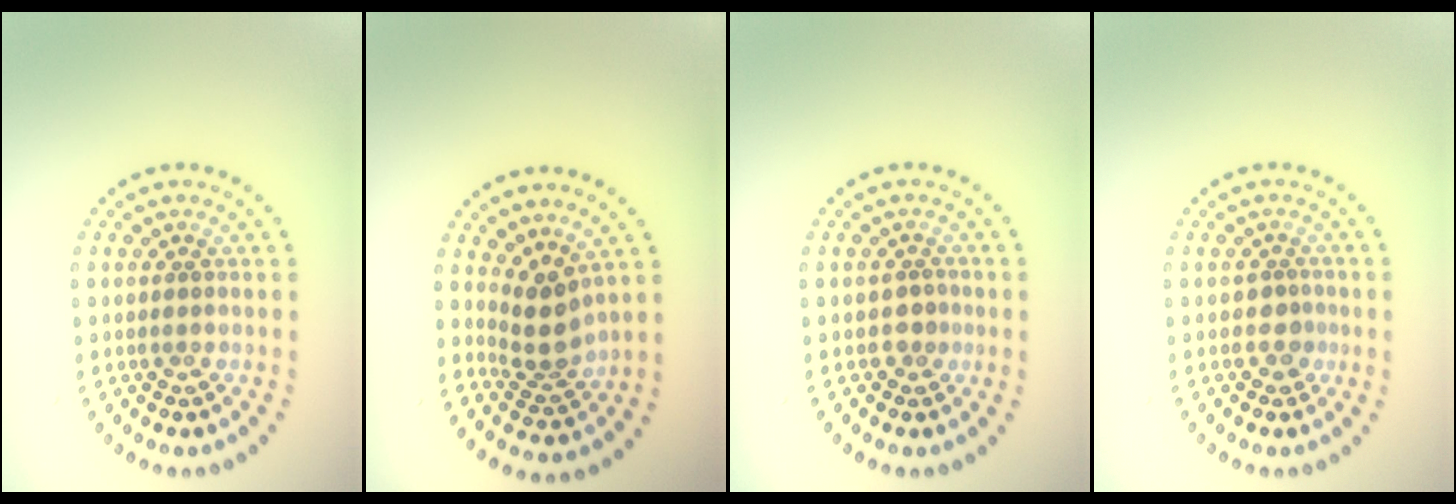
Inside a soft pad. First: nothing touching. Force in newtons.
{"total": 3.1, "press": 2.3, "slide": 2.0}
{"total": 1.2, "press": 1.0, "slide": 0.6}
{"total": 1.3, "press": 1.0, "slide": 0.9}